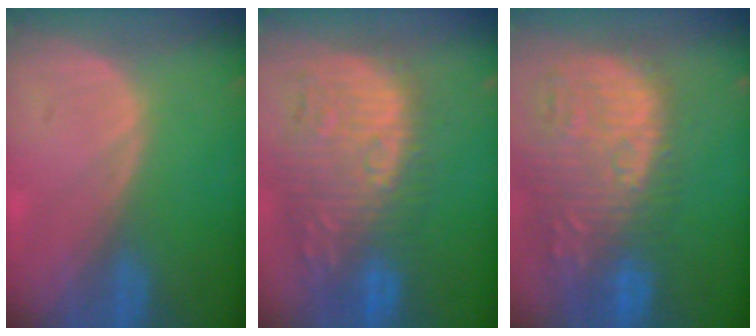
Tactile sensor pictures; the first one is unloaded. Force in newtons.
{"total": 12.8, "press": 11.7, "slide": 5.4}
{"total": 15.3, "press": 13.0, "slide": 8.1}